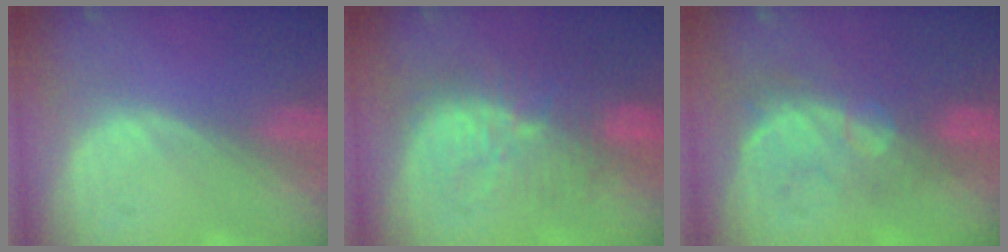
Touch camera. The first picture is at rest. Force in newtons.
{"total": 9.6, "press": 9.2, "slide": 2.8}
{"total": 8.2, "press": 7.6, "slide": 2.9}